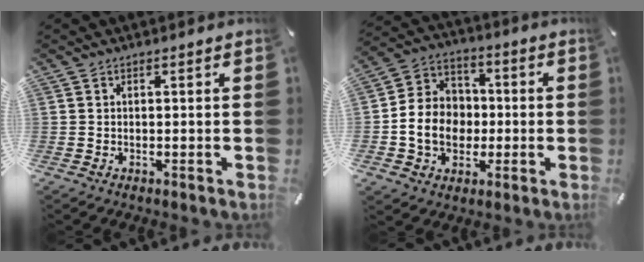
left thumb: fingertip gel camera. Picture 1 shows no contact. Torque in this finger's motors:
{"motor_torque": [0.19, 0.77, 0.67, 0.22, 0.34]}